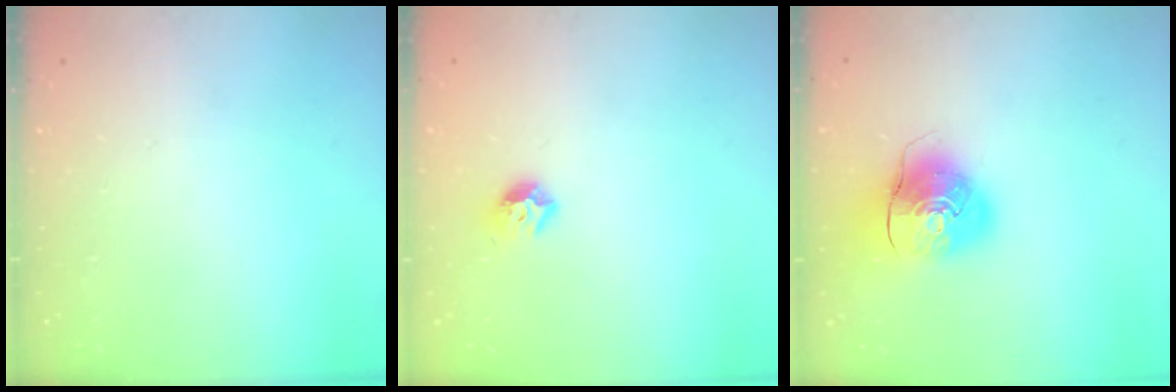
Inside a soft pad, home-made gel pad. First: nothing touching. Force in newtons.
{"total": 7.9, "press": 7.9, "slide": 0.7}
{"total": 10.6, "press": 10.5, "slide": 1.8}